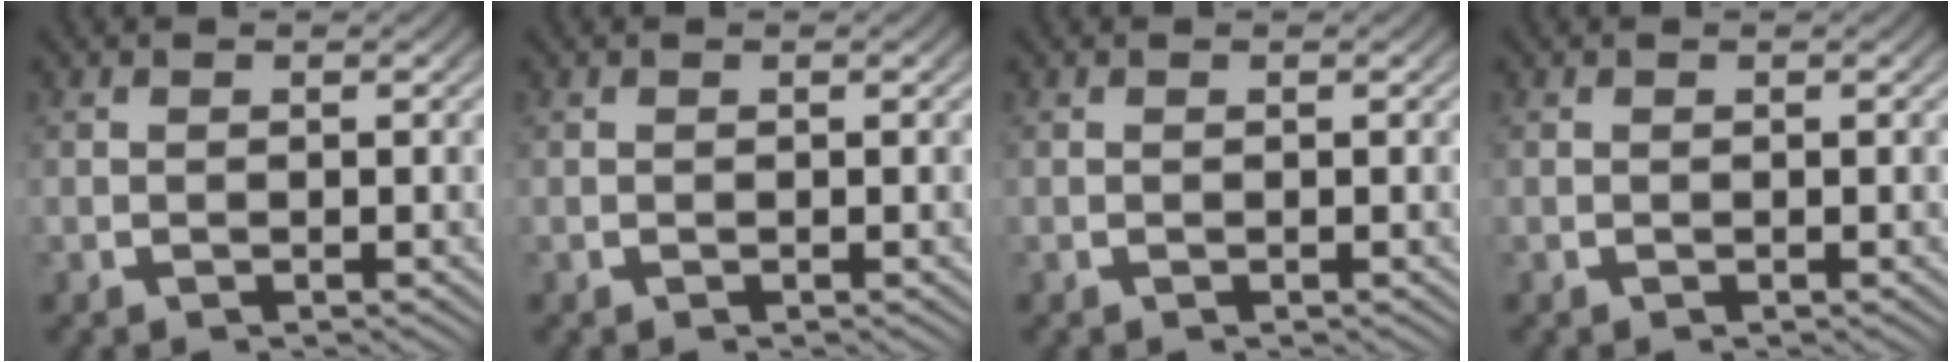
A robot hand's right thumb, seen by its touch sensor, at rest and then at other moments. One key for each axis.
{"total": 0.0}
{"total": 0.0}
{"total": 0.0}